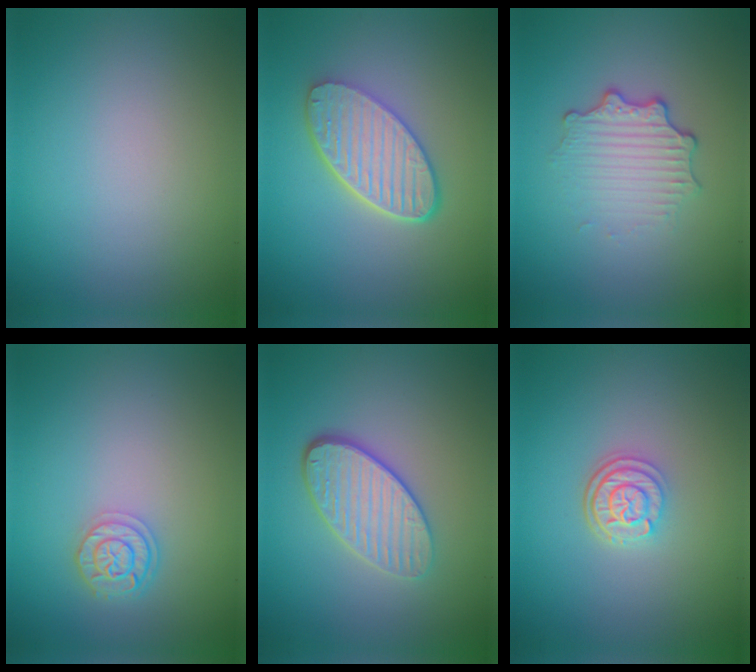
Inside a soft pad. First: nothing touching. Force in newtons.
{"total": 5.8, "press": 4.6, "slide": 3.7}
{"total": 3.4, "press": 2.6, "slide": 2.2}
{"total": 2.5, "press": 2.1, "slide": 1.3}
{"total": 4.5, "press": 3.6, "slide": 2.8}
{"total": 2.9, "press": 2.4, "slide": 1.7}